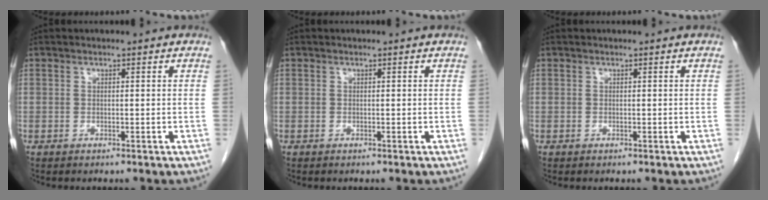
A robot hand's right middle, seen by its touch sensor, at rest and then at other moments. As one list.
[{"total": 0.0}, {"total": 0.0}]